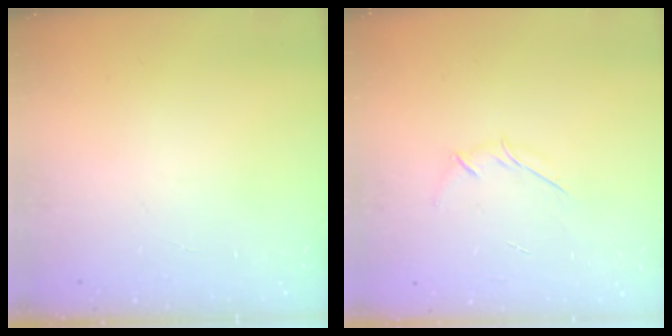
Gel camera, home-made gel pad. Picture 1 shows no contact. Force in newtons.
{"total": 3.2, "press": 3.1, "slide": 0.9}